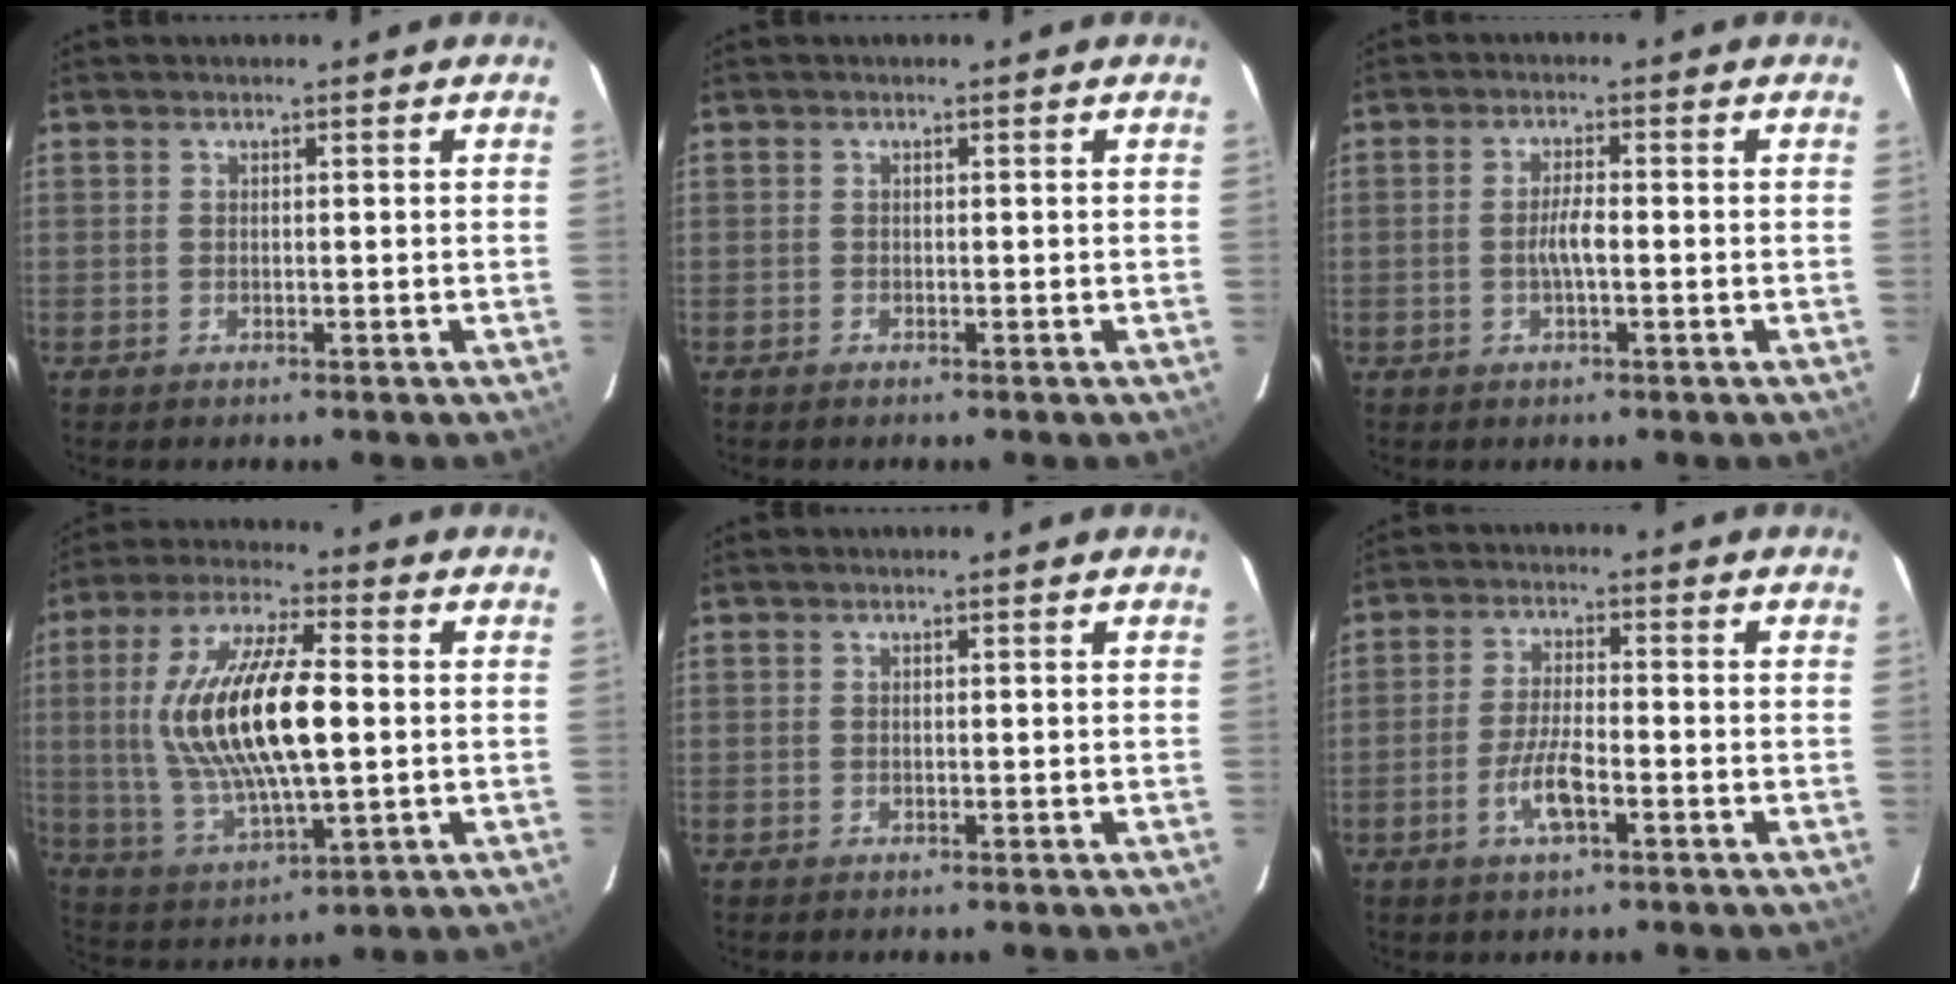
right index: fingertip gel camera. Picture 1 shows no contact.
{"total": 0.0}
{"total": 3.2, "force": [-0.7, 0.5, 3.1], "torque": [-0.058, 0.002, -0.013]}
{"total": 19.3, "force": [1.3, 6.6, 18.1], "torque": [-0.353, 0.006, 0.032]}
{"total": 0.0}
{"total": 6.2, "force": [-2.8, 1.5, 5.3], "torque": [-0.111, -0.004, -0.053]}